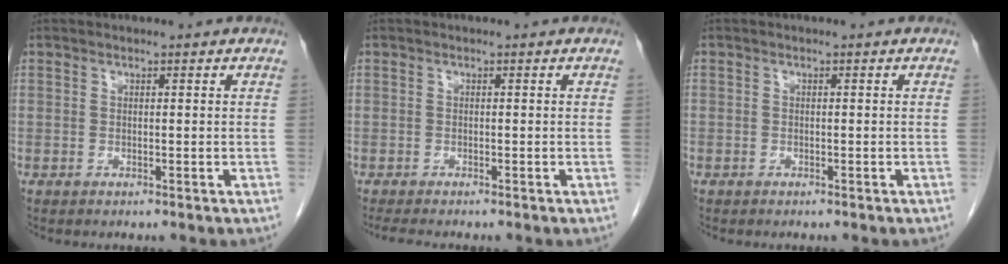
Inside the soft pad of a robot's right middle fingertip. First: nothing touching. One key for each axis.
{"total": 2.9, "fx": -2.5, "fy": 0.3, "fz": 1.4, "tx": -0.024, "ty": -0.009, "tz": -0.037}
{"total": 0.6, "fx": -0.4, "fy": 0.4, "fz": 0.0, "tx": -0.007, "ty": 0.003, "tz": -0.009}